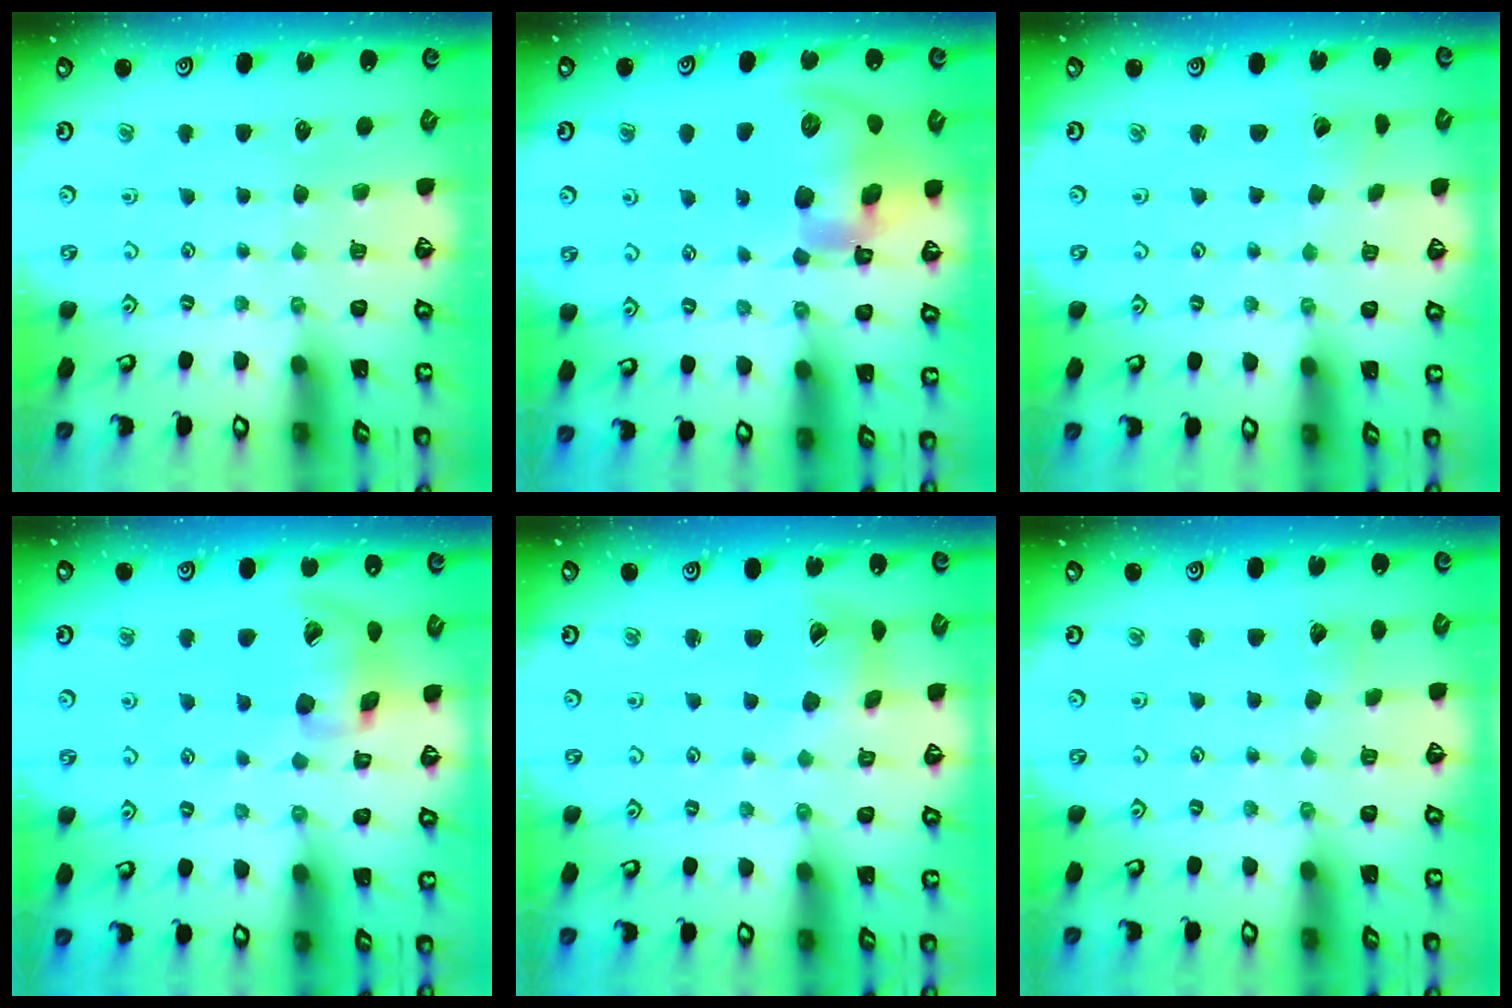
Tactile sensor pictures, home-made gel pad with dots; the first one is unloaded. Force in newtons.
{"total": 16.8, "press": 16.6, "slide": 2.8}
{"total": 2.2, "press": 2.2, "slide": 0.2}
{"total": 16.5, "press": 16.3, "slide": 2.5}
{"total": 6.7, "press": 6.7, "slide": 0.9}
{"total": 2.8, "press": 2.7, "slide": 0.3}